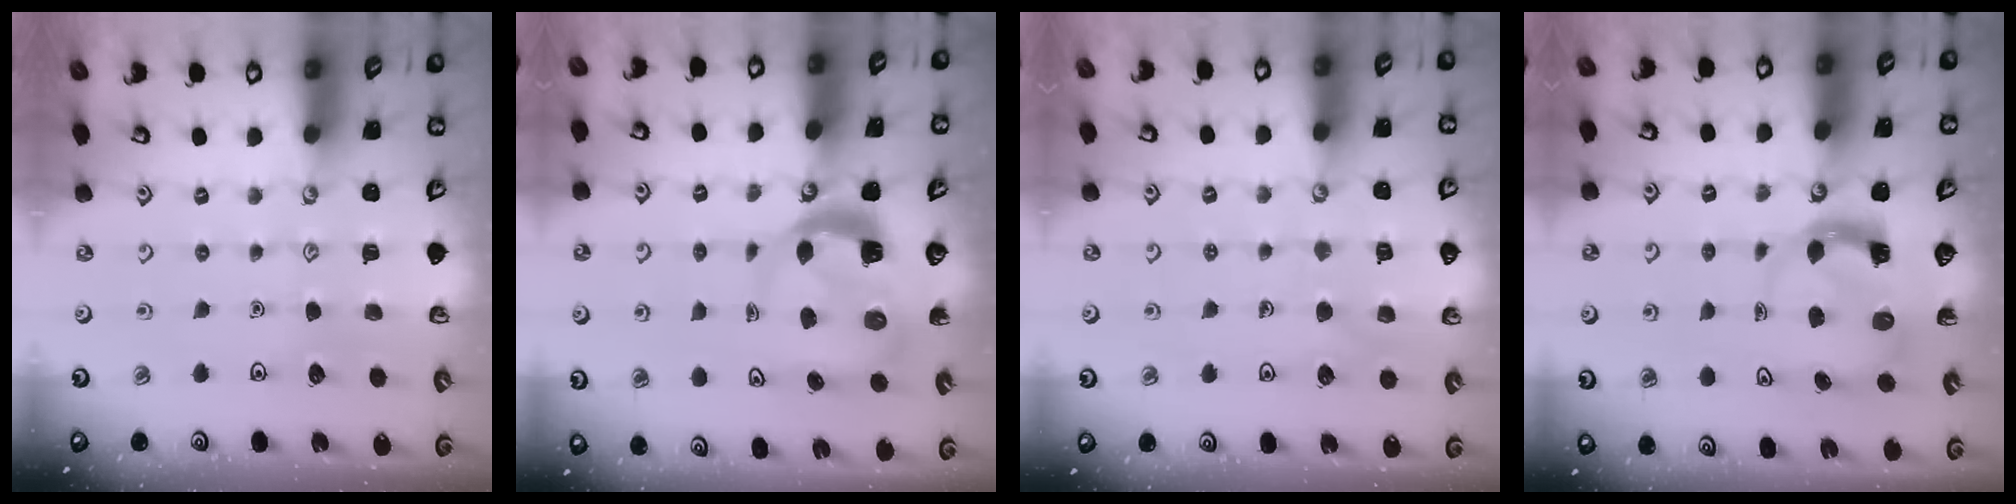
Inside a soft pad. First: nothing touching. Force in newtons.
{"total": 5.3, "press": 5.3, "slide": 0.8}
{"total": 5.7, "press": 5.7, "slide": 0.5}
{"total": 3.8, "press": 3.7, "slide": 0.5}